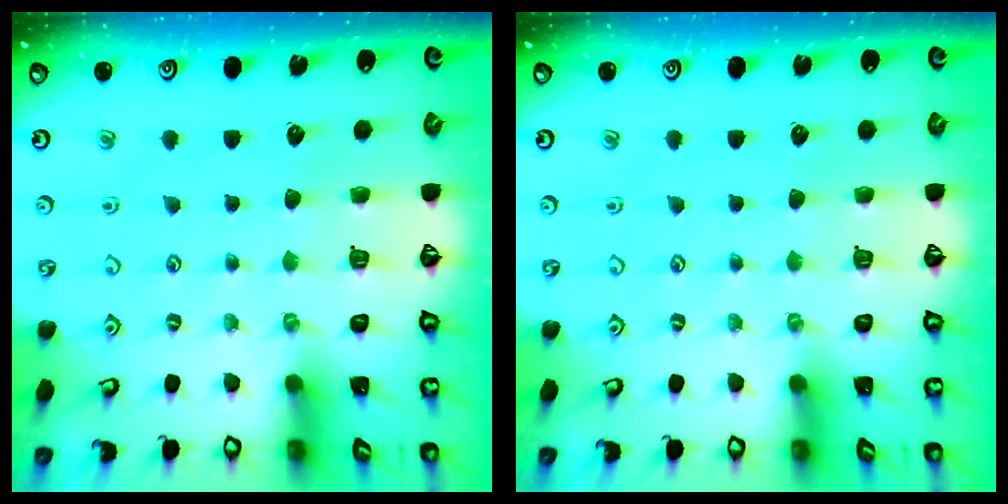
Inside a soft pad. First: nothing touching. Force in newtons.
{"total": 0.0}